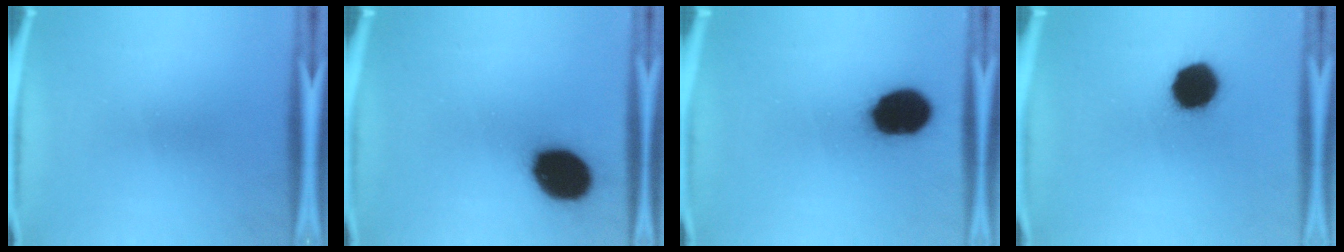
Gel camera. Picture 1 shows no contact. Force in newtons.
{"total": 16.1}
{"total": 15.3}
{"total": 13.7}